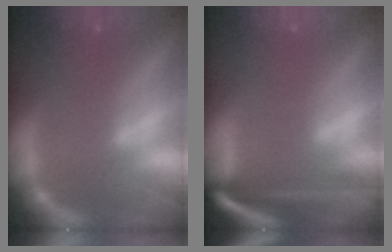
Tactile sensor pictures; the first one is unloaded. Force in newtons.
{"total": 10.1}